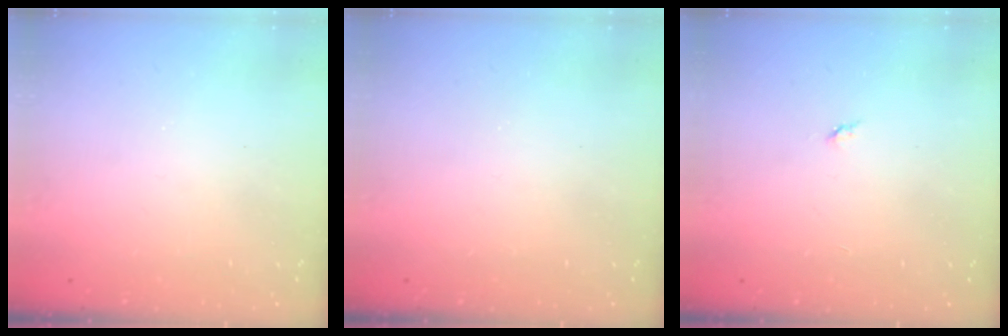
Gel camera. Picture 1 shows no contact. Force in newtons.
{"total": 0.0}
{"total": 2.8, "press": 2.8, "slide": 0.4}